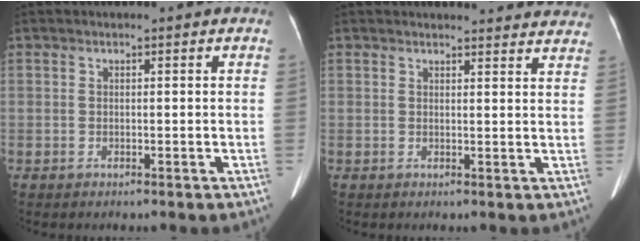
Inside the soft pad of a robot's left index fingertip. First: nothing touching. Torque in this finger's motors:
{"motor_torque": [0.85, -1.29, 0.16, 0.00]}